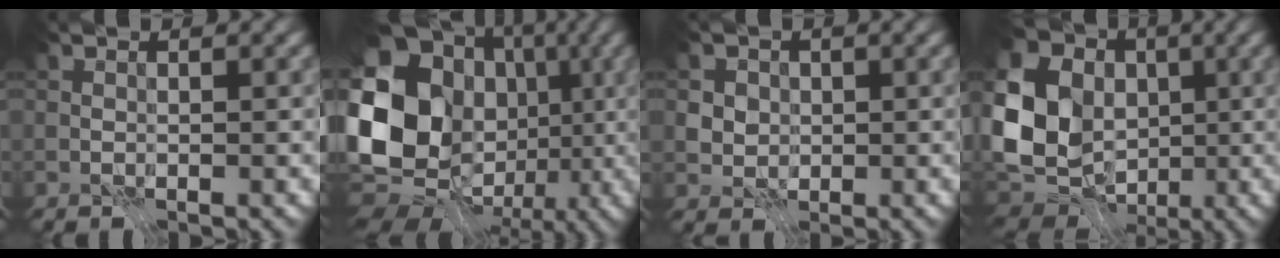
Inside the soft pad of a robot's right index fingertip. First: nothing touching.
{"total": 19.5, "force": [0.0, 16.2, 10.7], "torque": [-0.217, 0.001, -0.018]}
{"total": 3.4, "force": [0.6, 3.1, 1.3], "torque": [-0.029, 0.008, 0.006]}
{"total": 15.7, "force": [-0.1, 12.9, 8.9], "torque": [-0.217, -0.001, 0.000]}